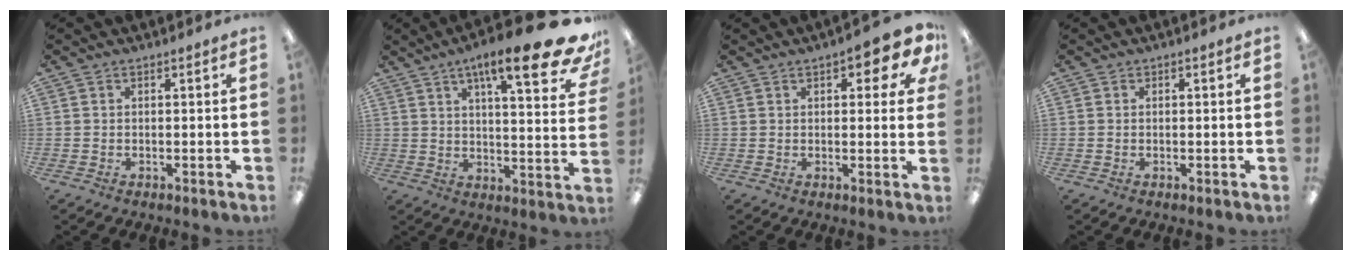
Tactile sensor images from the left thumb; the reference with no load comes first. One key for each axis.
{"total": 18.6, "fx": 11.3, "fy": 4.1, "fz": 14.1, "tx": -0.200, "ty": -0.065, "tz": 0.169}
{"total": 7.3, "fx": 3.5, "fy": 3.0, "fz": 5.7, "tx": -0.072, "ty": -0.009, "tz": 0.055}
{"total": 0.0}